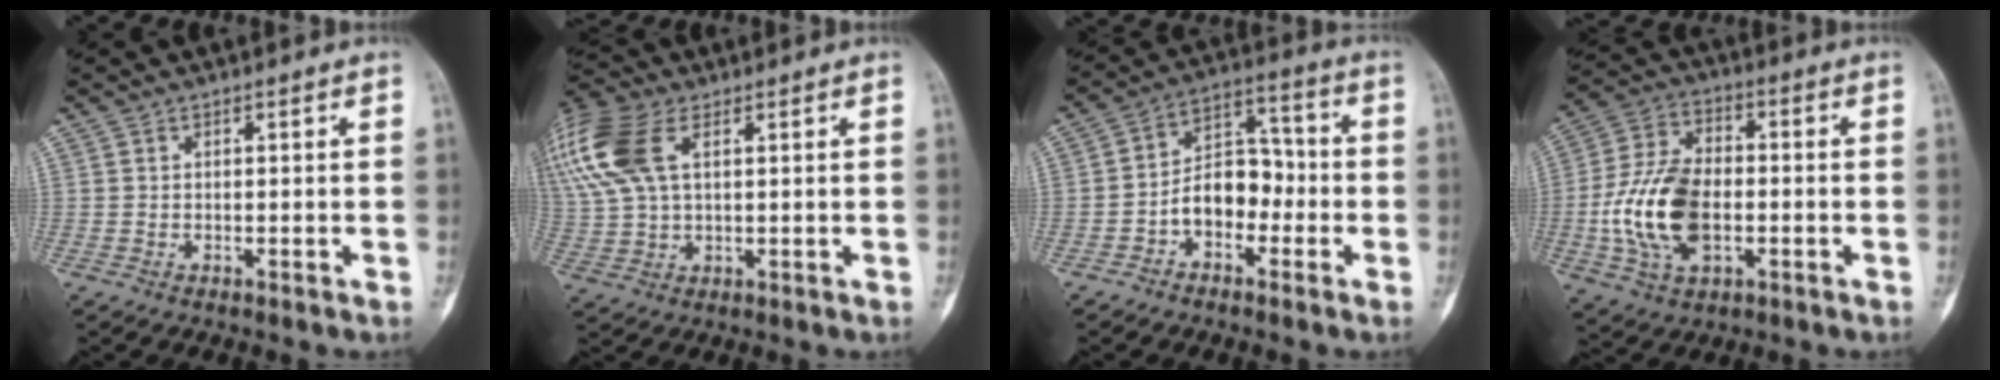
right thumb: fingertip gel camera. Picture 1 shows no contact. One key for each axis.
{"total": 16.7, "fx": 6.5, "fy": 9.2, "fz": 12.3, "tx": -0.311, "ty": 0.019, "tz": 0.126}
{"total": 9.7, "fx": -2.9, "fy": 6.7, "fz": 6.4, "tx": -0.080, "ty": 0.048, "tz": -0.060}
{"total": 15.9, "fx": -2.7, "fy": 9.5, "fz": 12.5, "tx": -0.244, "ty": 0.017, "tz": -0.046}